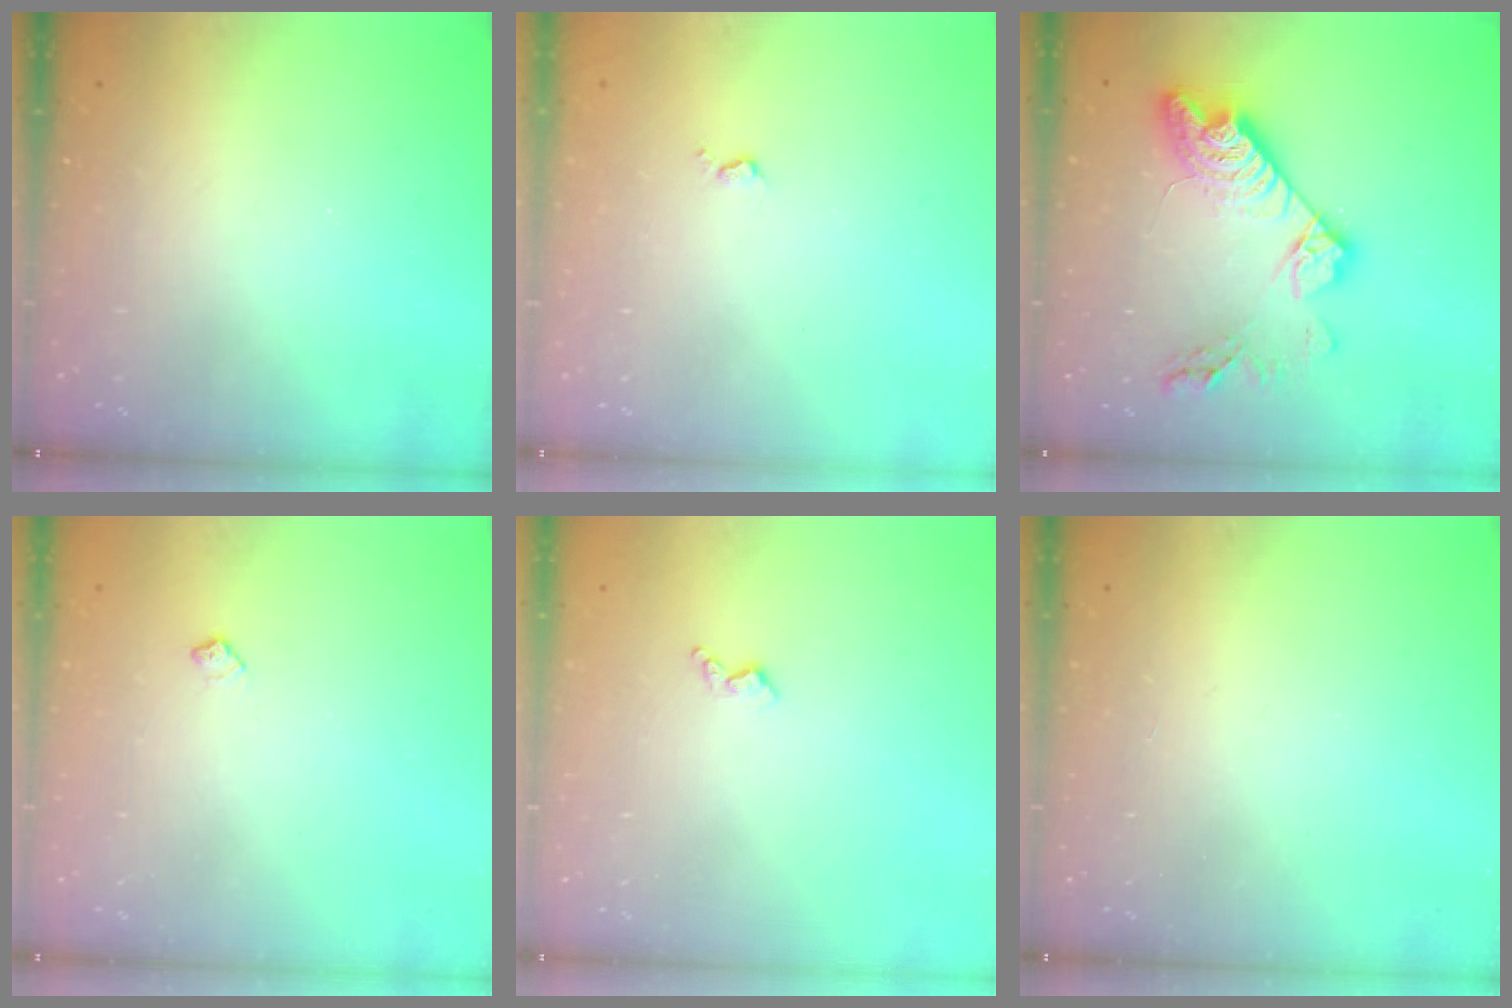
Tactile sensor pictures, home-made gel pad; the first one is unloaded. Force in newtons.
{"total": 3.4, "press": 3.3, "slide": 0.5}
{"total": 15.9, "press": 15.9, "slide": 0.9}
{"total": 5.1, "press": 5.0, "slide": 0.6}
{"total": 3.9, "press": 3.9, "slide": 0.8}
{"total": 0.0}